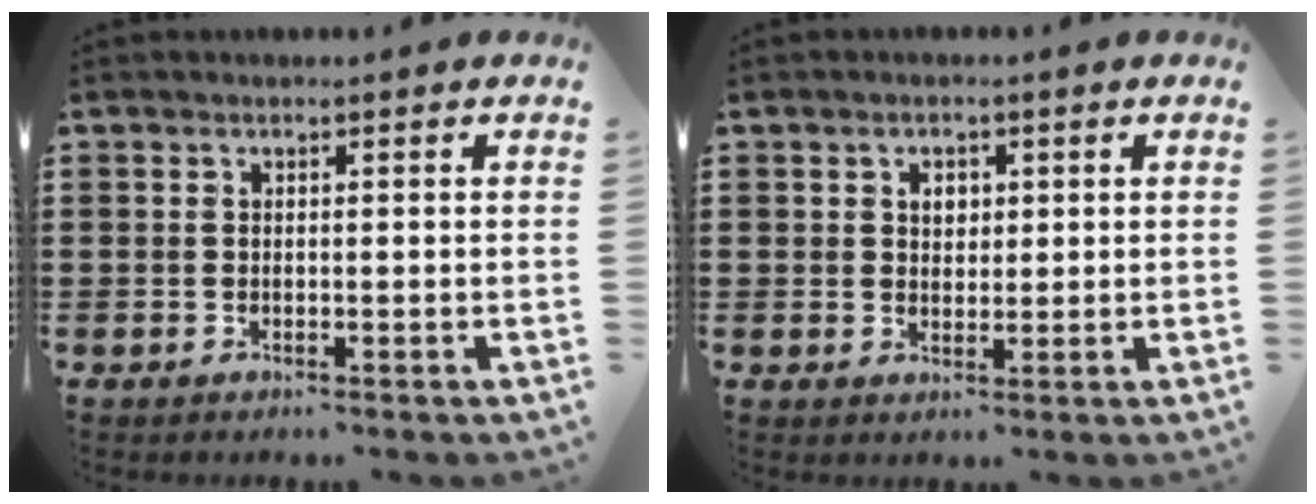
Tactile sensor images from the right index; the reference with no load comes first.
{"total": 2.0, "force": [0.8, 1.5, 1.0], "torque": [-0.026, 0.010, 0.013]}